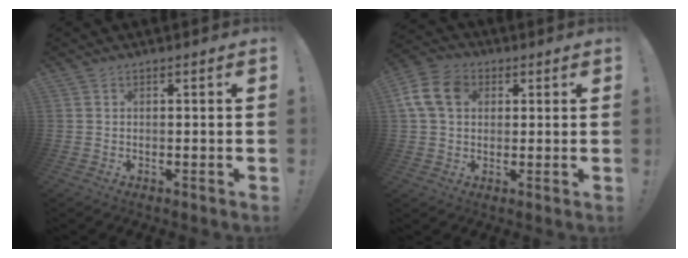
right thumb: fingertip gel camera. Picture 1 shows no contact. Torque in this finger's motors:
{"motor_torque": [0.10, 0.16, 0.04, 0.03, 0.03]}